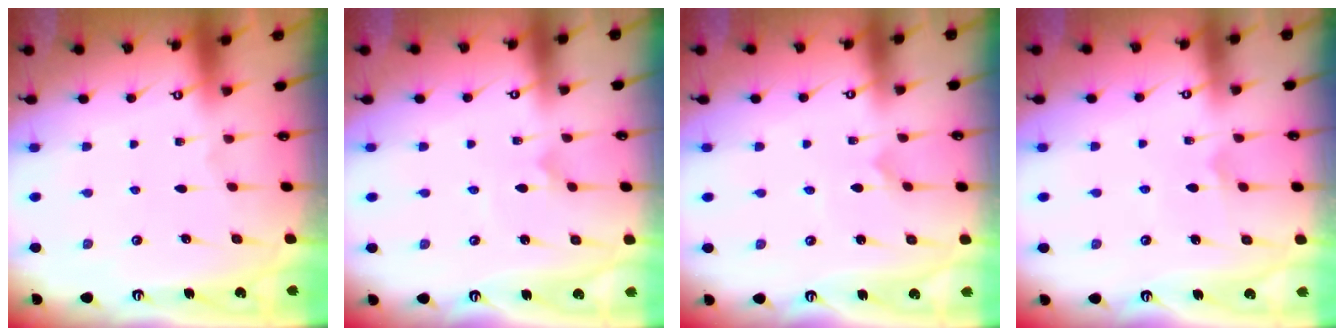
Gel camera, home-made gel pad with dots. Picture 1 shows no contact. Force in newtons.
{"total": 1.8, "press": 1.8, "slide": 0.1}
{"total": 1.2, "press": 1.2, "slide": 0.0}
{"total": 3.9, "press": 3.8, "slide": 0.4}